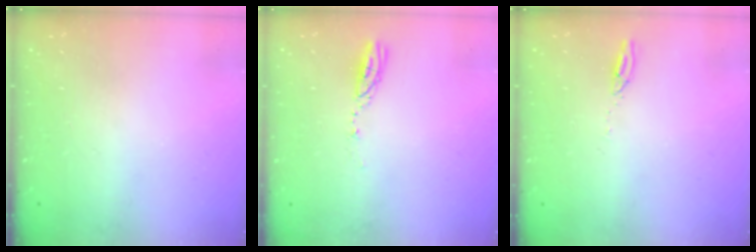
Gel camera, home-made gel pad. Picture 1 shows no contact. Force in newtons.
{"total": 3.7, "press": 3.6, "slide": 0.3}
{"total": 2.7, "press": 2.7, "slide": 0.2}